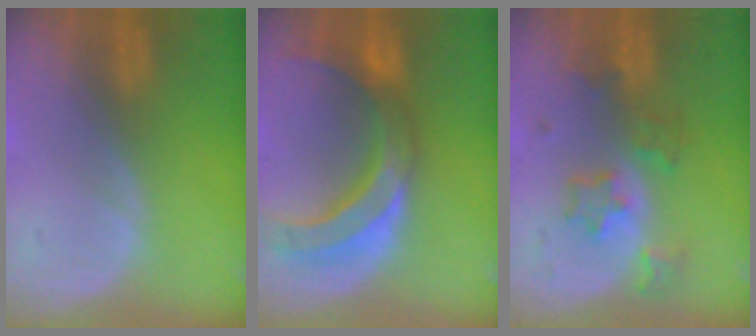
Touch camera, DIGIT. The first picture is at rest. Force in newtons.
{"total": 10.8, "press": 9.4, "slide": 5.3}
{"total": 5.2, "press": 4.9, "slide": 1.5}